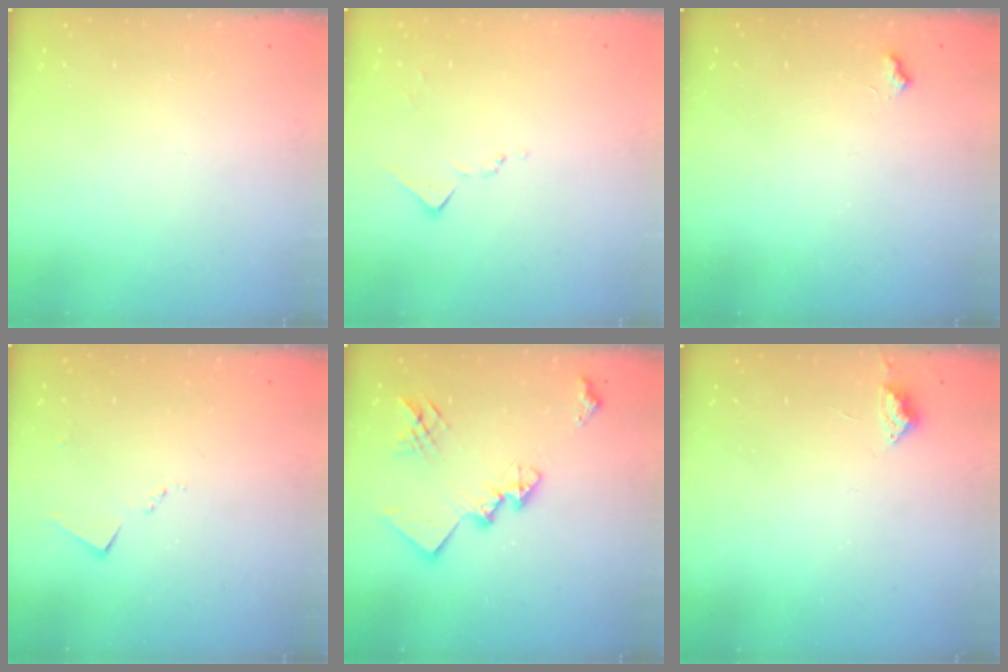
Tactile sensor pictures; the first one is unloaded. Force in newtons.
{"total": 7.3, "press": 7.2, "slide": 0.7}
{"total": 6.0, "press": 6.0, "slide": 0.8}
{"total": 6.8, "press": 6.8, "slide": 0.3}
{"total": 17.0, "press": 17.0, "slide": 1.1}
{"total": 2.9, "press": 2.8, "slide": 0.4}